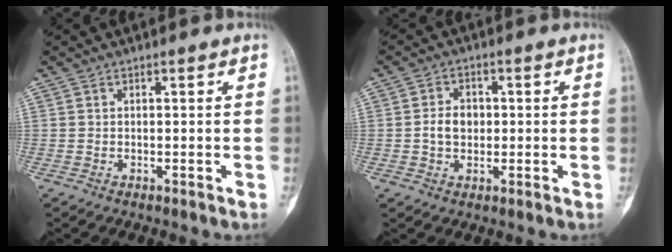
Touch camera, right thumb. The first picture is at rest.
{"total": 4.6, "force": [-0.1, 3.5, 3.0], "torque": [-0.044, 0.010, -0.005]}